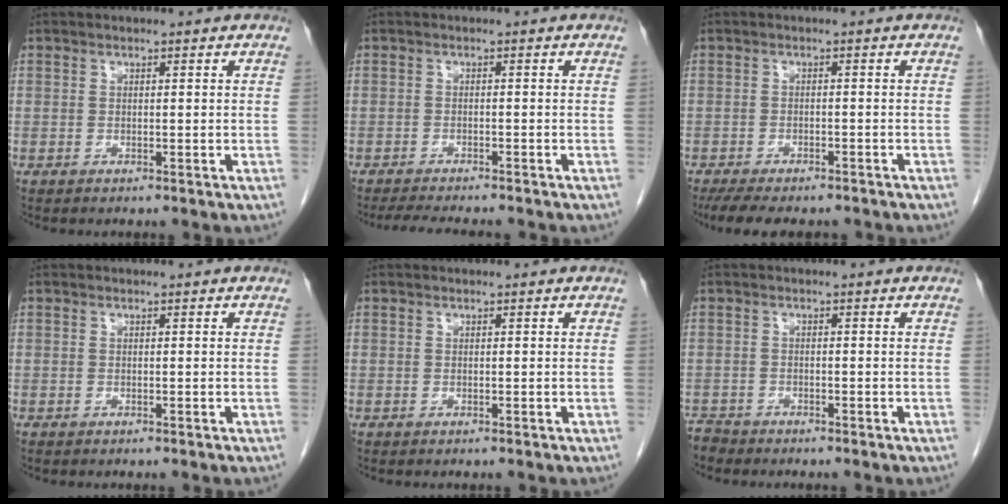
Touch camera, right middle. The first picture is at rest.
{"total": 6.7, "force": [-6.0, 0.8, 2.9], "torque": [-0.043, -0.014, -0.090]}
{"total": 10.3, "force": [-8.7, 3.0, 4.8], "torque": [-0.076, -0.007, -0.120]}
{"total": 0.0}
{"total": 0.0}
{"total": 1.8, "force": [-1.7, 0.2, -0.4], "torque": [0.002, -0.008, -0.034]}